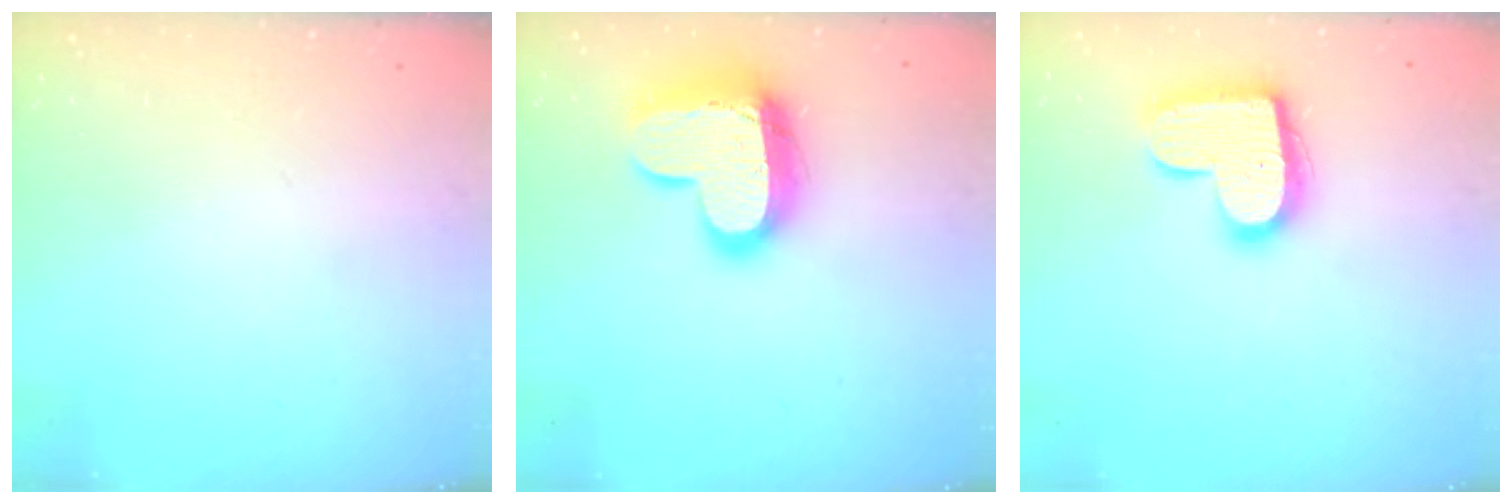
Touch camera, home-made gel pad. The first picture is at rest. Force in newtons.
{"total": 17.1, "press": 17.0, "slide": 1.6}
{"total": 15.3, "press": 15.3, "slide": 1.1}